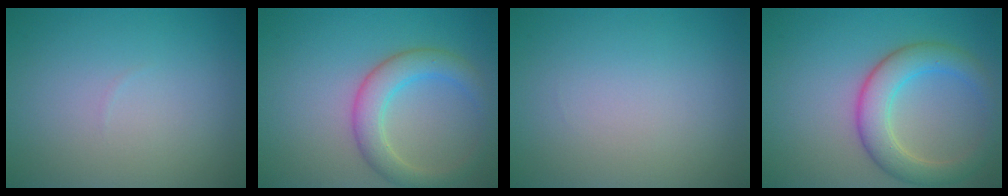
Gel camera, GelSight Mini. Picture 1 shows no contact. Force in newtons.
{"total": 4.0, "press": 4.0, "slide": 0.4}
{"total": 0.0}
{"total": 5.0, "press": 5.0, "slide": 0.1}